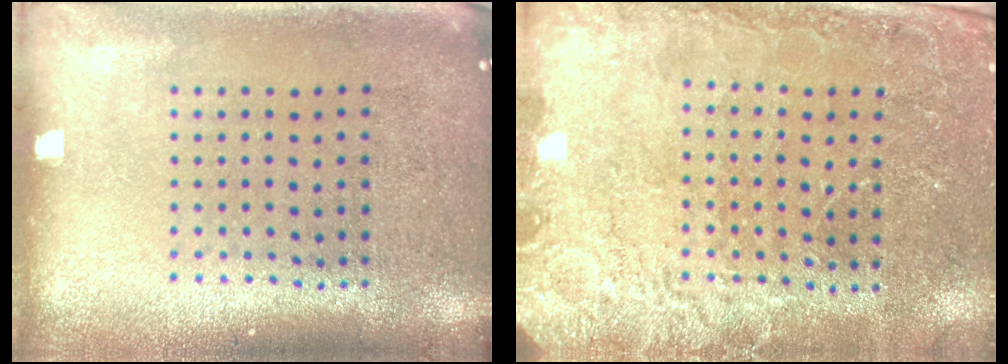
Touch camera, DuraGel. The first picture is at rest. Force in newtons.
{"total": 2.6, "press": 2.5, "slide": 0.5}